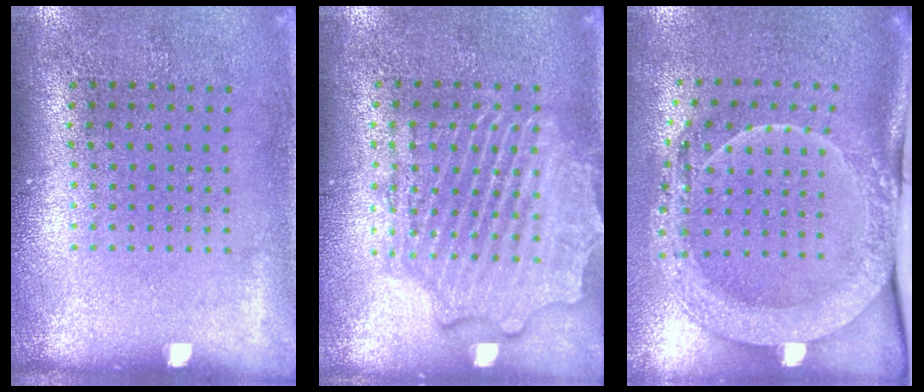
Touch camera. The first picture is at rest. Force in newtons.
{"total": 2.3, "press": 2.2, "slide": 0.5}
{"total": 2.2, "press": 2.1, "slide": 0.7}